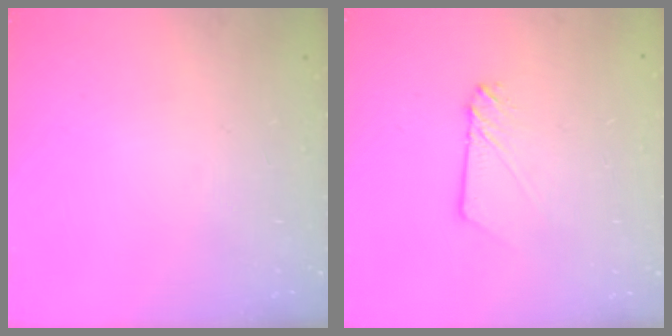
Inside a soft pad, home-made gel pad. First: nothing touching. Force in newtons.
{"total": 2.9, "press": 2.9, "slide": 0.4}